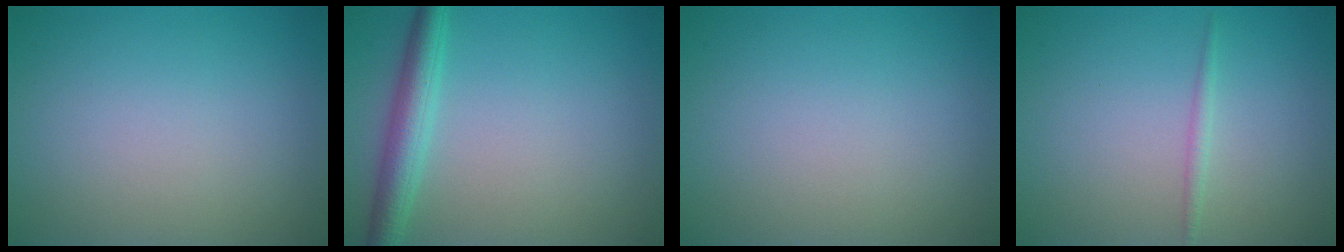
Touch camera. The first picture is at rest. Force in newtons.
{"total": 3.5, "press": 3.5, "slide": 0.1}
{"total": 0.0}
{"total": 0.9, "press": 0.9, "slide": 0.1}